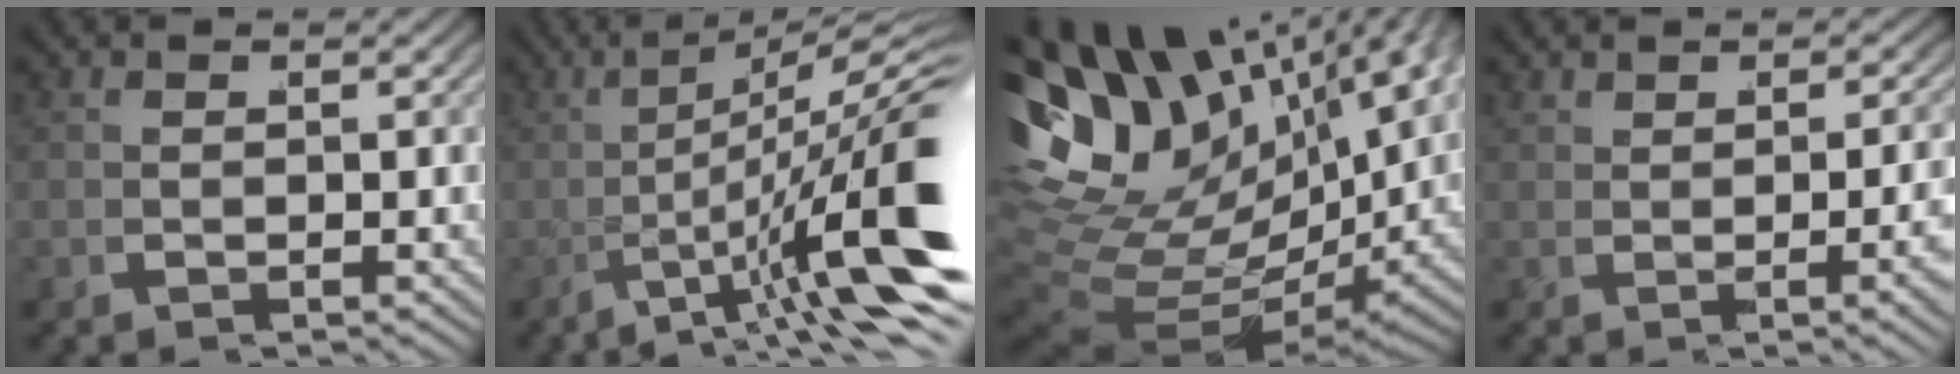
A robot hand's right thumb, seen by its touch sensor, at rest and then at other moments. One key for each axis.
{"total": 9.6, "fx": -0.2, "fy": 2.0, "fz": 9.4, "tx": -0.140, "ty": 0.008, "tz": -0.009}
{"total": 17.9, "fx": 1.6, "fy": 11.9, "fz": 13.3, "tx": -0.269, "ty": -0.022, "tz": 0.039}
{"total": 1.3, "fx": 0.2, "fy": -0.4, "fz": 1.2, "tx": -0.015, "ty": -0.001, "tz": 0.009}